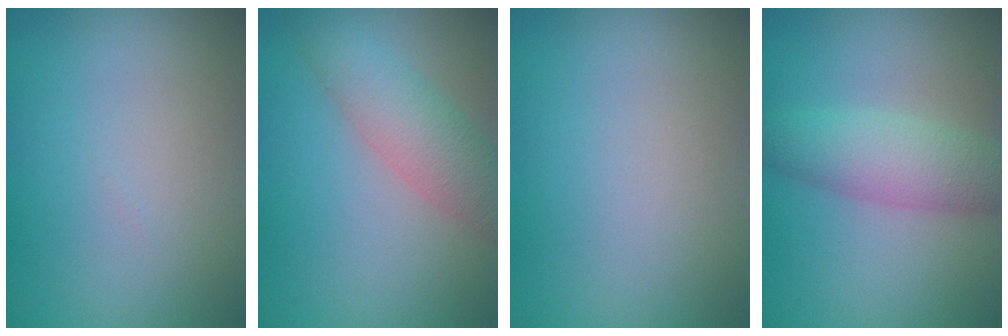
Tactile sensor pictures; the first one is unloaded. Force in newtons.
{"total": 4.5, "press": 4.5, "slide": 0.1}
{"total": 0.0}
{"total": 4.4, "press": 4.4, "slide": 0.1}